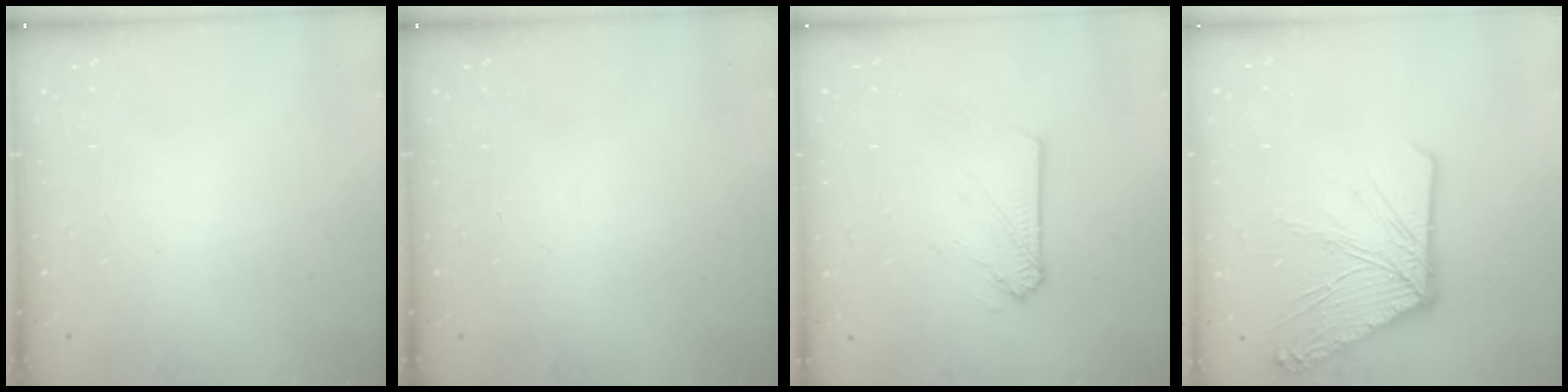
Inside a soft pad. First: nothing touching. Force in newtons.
{"total": 0.0}
{"total": 4.4, "press": 4.4, "slide": 0.5}
{"total": 12.8, "press": 12.7, "slide": 1.4}